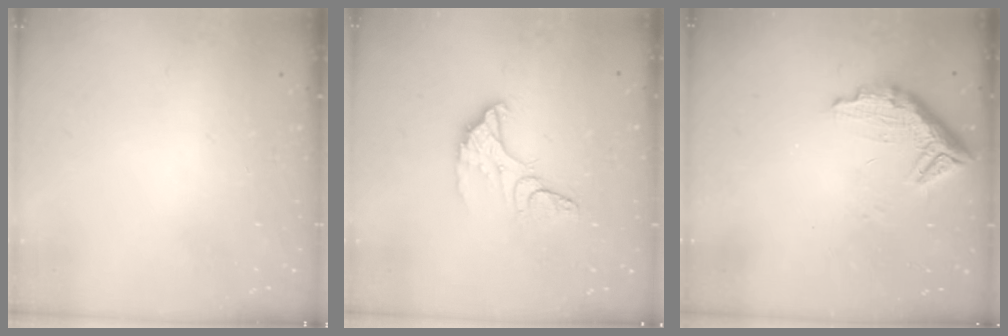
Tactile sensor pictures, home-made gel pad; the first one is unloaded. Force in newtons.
{"total": 11.9, "press": 11.8, "slide": 1.2}
{"total": 10.8, "press": 10.7, "slide": 0.8}